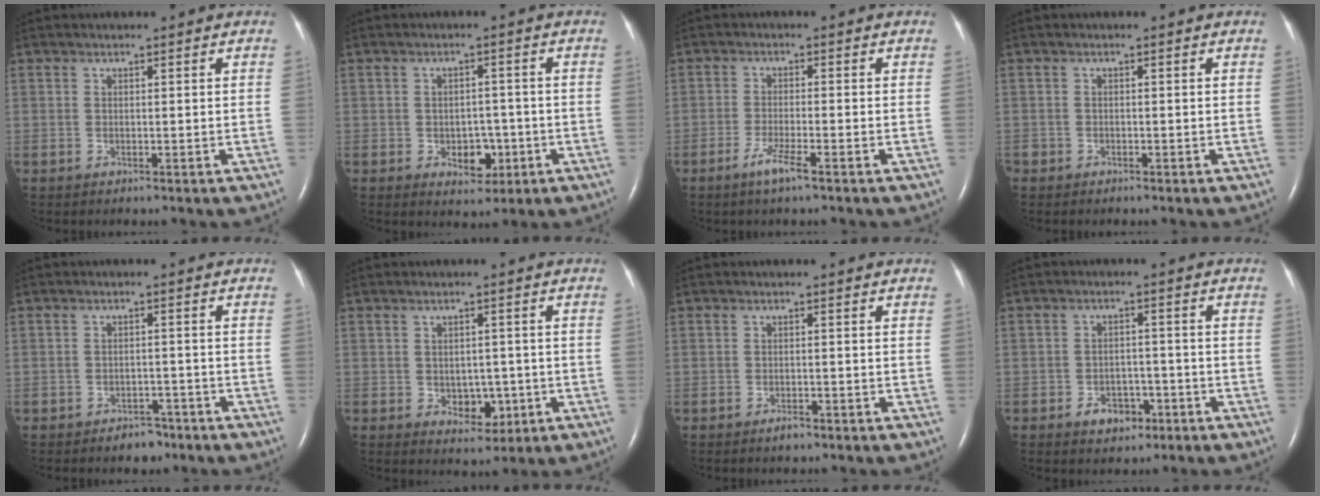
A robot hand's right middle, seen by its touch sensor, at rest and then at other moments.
{"total": 4.4, "force": [-1.5, 2.9, 2.9], "torque": [-0.036, 0.007, -0.012]}
{"total": 3.5, "force": [-2.3, -0.1, 2.7], "torque": [-0.063, -0.008, -0.045]}
{"total": 0.8, "force": [-0.6, 0.5, 0.1], "torque": [-0.008, 0.002, -0.012]}
{"total": 3.0, "force": [-2.2, 1.8, 0.8], "torque": [-0.015, 0.008, -0.026]}
{"total": 4.2, "force": [-1.0, 3.0, 2.8], "torque": [-0.034, 0.004, -0.003]}
{"total": 1.4, "force": [-1.1, 0.5, 0.7], "torque": [-0.016, -0.001, -0.015]}
{"total": 4.3, "force": [-2.4, 2.9, 2.1], "torque": [-0.031, 0.007, -0.031]}